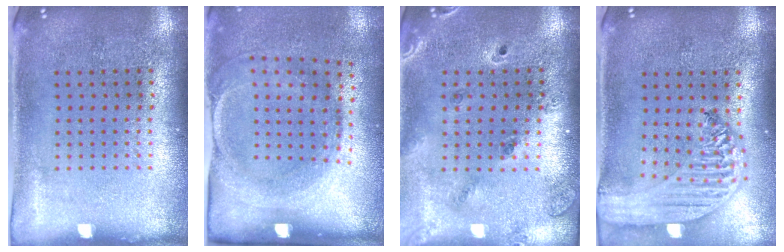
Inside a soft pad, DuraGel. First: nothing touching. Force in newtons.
{"total": 1.8, "press": 1.2, "slide": 1.3}
{"total": 1.3, "press": 1.3, "slide": 0.5}
{"total": 2.8, "press": 2.2, "slide": 1.6}